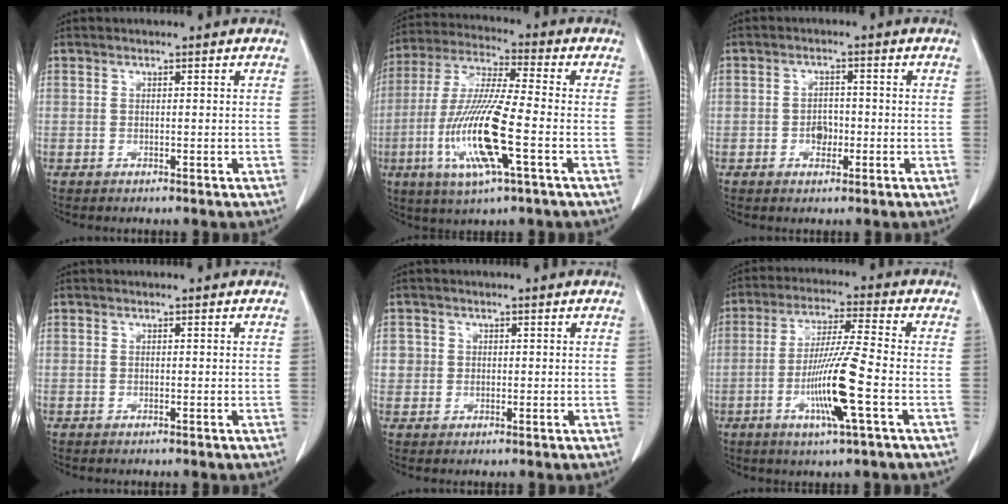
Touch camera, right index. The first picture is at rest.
{"total": 15.0, "force": [-4.2, 1.2, 14.3], "torque": [-0.299, -0.016, -0.082]}
{"total": 2.6, "force": [-0.8, 1.8, 1.7], "torque": [-0.021, 0.007, -0.011]}
{"total": 0.0}
{"total": 2.1, "force": [0.3, 2.1, 0.2], "torque": [0.011, 0.003, 0.003]}
{"total": 11.3, "force": [-3.4, -0.6, 10.7], "torque": [-0.210, -0.013, -0.067]}